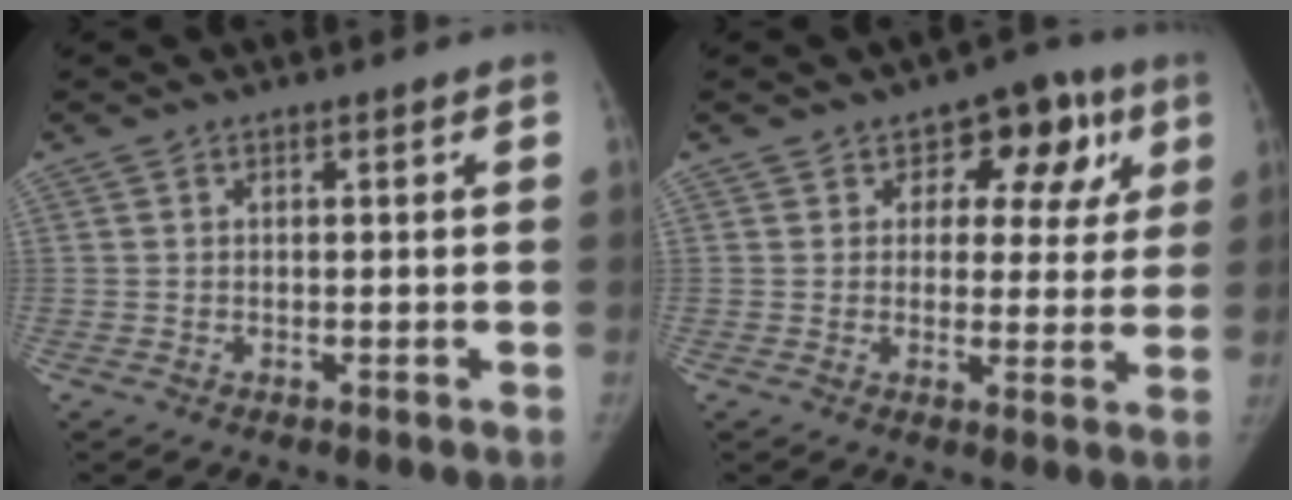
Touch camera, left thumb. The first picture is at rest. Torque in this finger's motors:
{"motor_torque": [-0.05, 0.67, -0.16, 0.12, -0.08]}